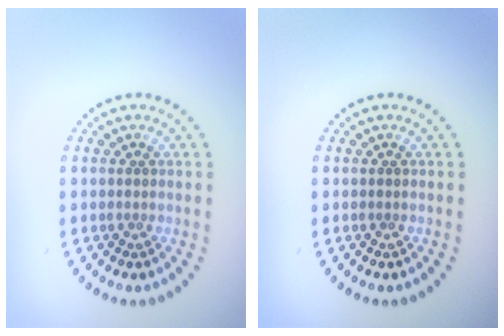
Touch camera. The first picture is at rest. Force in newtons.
{"total": 0.0}